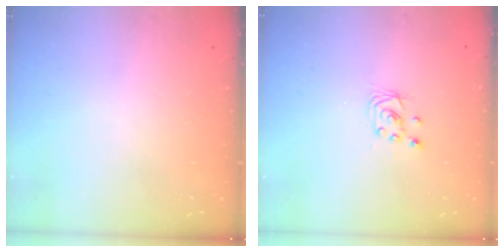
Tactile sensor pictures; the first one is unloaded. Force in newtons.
{"total": 2.4, "press": 2.4, "slide": 0.2}